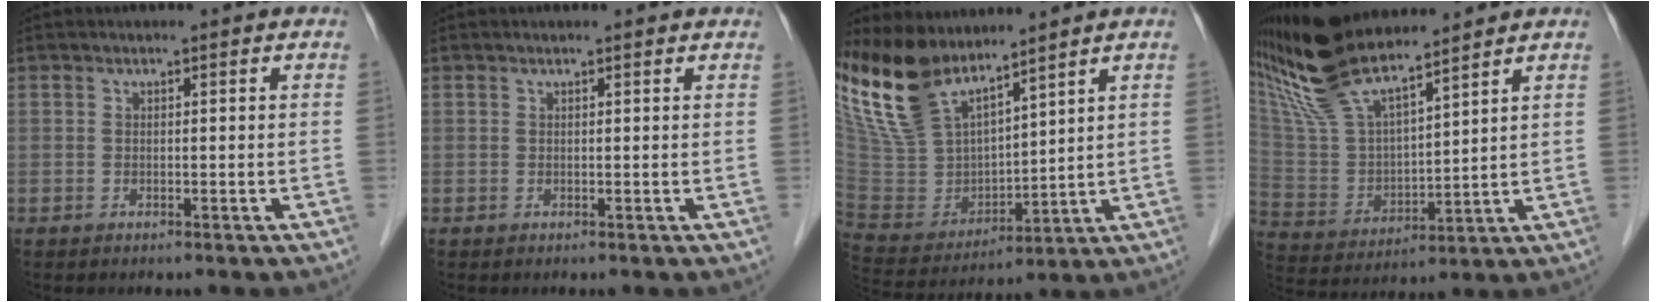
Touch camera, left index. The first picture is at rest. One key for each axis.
{"total": 3.1, "fx": 2.9, "fy": 0.5, "fz": 0.9, "tx": -0.012, "ty": 0.014, "tz": 0.027}
{"total": 15.2, "fx": 12.2, "fy": 4.9, "fz": 7.6, "tx": -0.171, "ty": 0.003, "tz": 0.250}
{"total": 15.5, "fx": 13.4, "fy": 2.9, "fz": 7.2, "tx": -0.154, "ty": 0.005, "tz": 0.268}